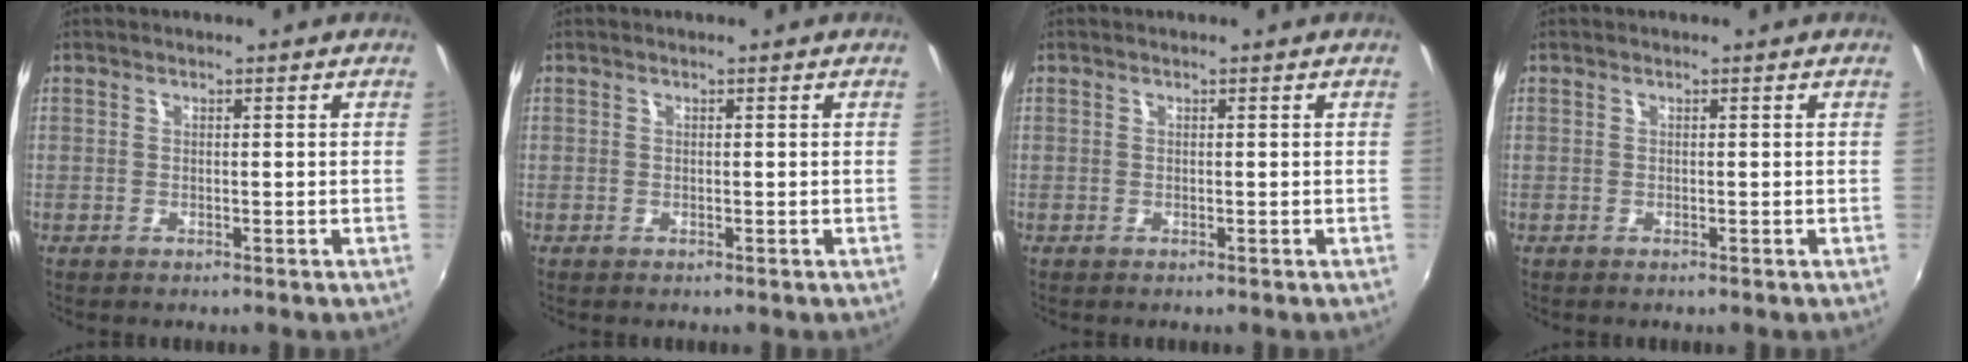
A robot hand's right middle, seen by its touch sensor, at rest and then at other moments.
{"total": 0.0}
{"total": 0.0}
{"total": 0.0}